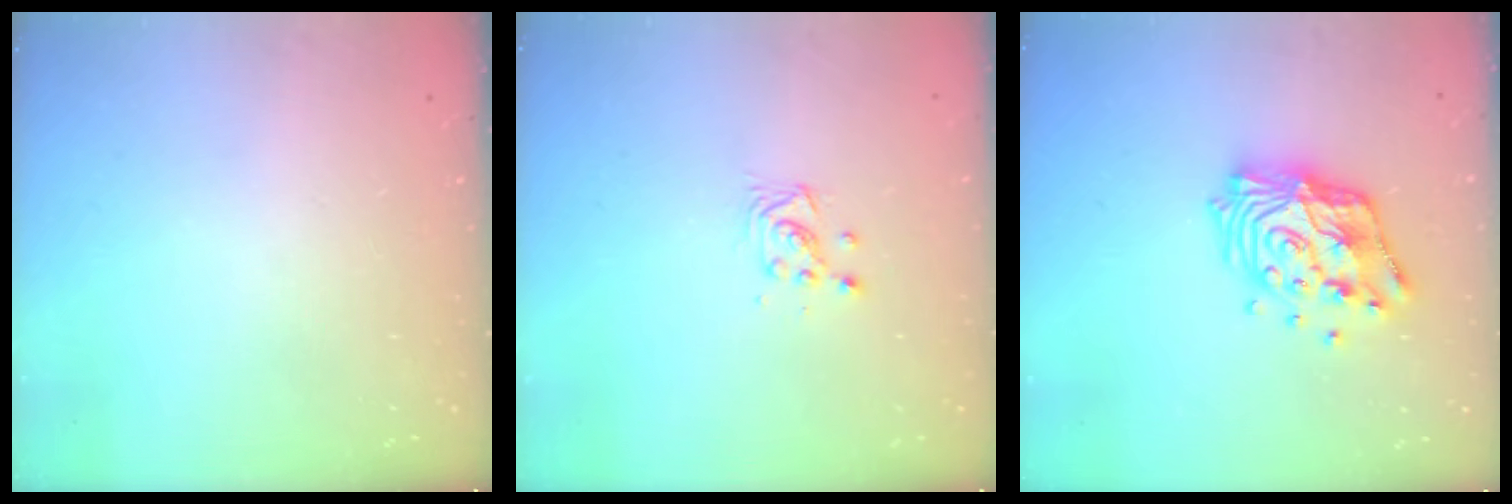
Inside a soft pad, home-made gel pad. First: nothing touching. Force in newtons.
{"total": 3.8, "press": 3.8, "slide": 0.5}
{"total": 15.7, "press": 15.7, "slide": 1.4}